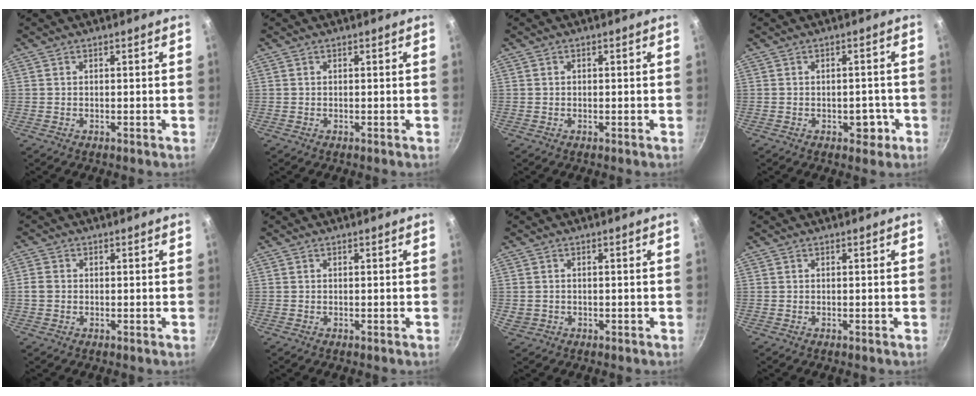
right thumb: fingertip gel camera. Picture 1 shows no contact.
{"total": 0.0}
{"total": 0.5, "force": [0.1, 0.5, 0.2], "torque": [0.000, 0.004, 0.001]}
{"total": 3.8, "force": [-1.4, 2.6, 2.5], "torque": [-0.007, 0.011, -0.015]}
{"total": 2.5, "force": [-0.3, 2.1, 1.3], "torque": [-0.023, 0.008, -0.007]}
{"total": 0.0}
{"total": 1.8, "force": [-0.3, 1.6, 0.8], "torque": [-0.014, 0.004, 0.003]}
{"total": 0.0}